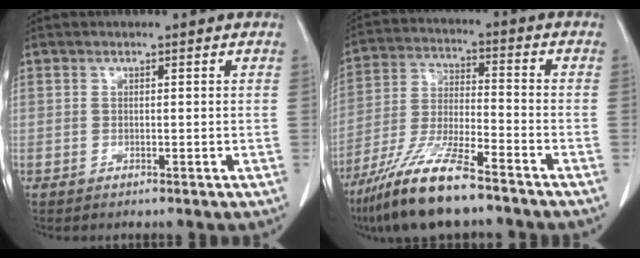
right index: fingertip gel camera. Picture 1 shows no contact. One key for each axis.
{"total": 13.1, "fx": -9.6, "fy": 1.6, "fz": 8.7, "tx": -0.178, "ty": -0.028, "tz": -0.179}